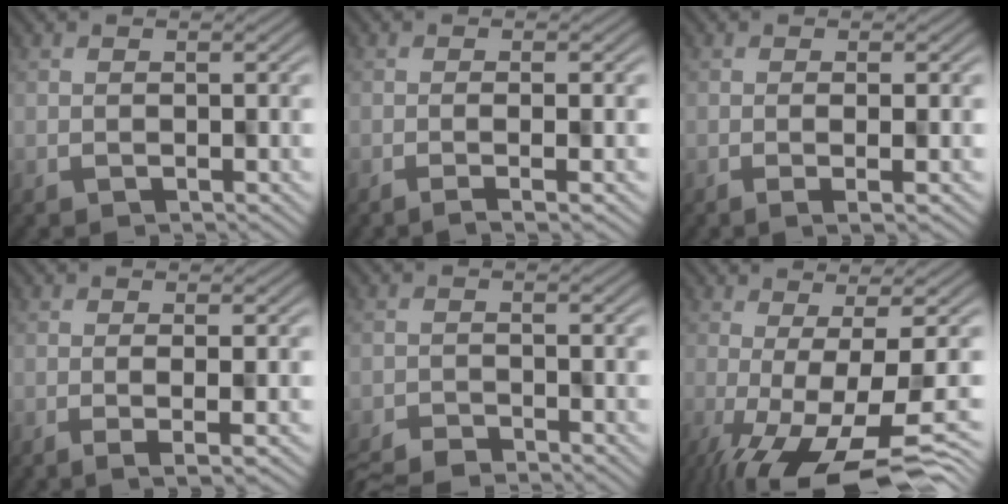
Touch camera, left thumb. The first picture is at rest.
{"total": 2.4, "force": [-1.1, 0.2, 2.1], "torque": [-0.026, 0.012, -0.023]}
{"total": 2.3, "force": [-0.6, 0.3, 2.2], "torque": [-0.030, 0.009, -0.012]}
{"total": 3.2, "force": [-1.0, 0.5, 3.0], "torque": [-0.040, 0.006, -0.013]}
{"total": 4.1, "force": [-3.9, 0.8, 1.2], "torque": [-0.026, -0.005, -0.068]}
{"total": 13.8, "force": [-5.4, 3.7, 12.2], "torque": [-0.181, -0.014, -0.068]}